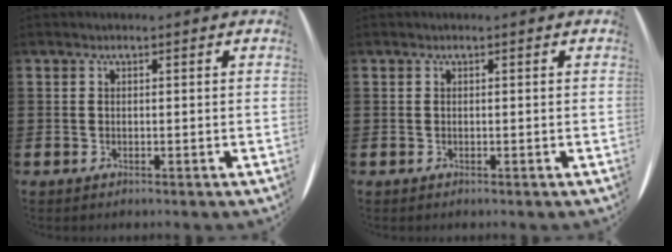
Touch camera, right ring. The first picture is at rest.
{"total": 0.0}